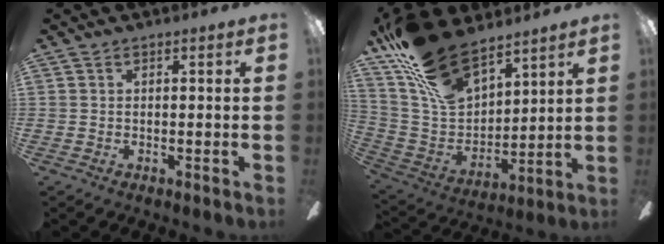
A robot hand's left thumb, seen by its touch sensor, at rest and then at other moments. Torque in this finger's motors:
{"motor_torque": [0.72, 0.23, 1.53, -1.24, 0.44]}